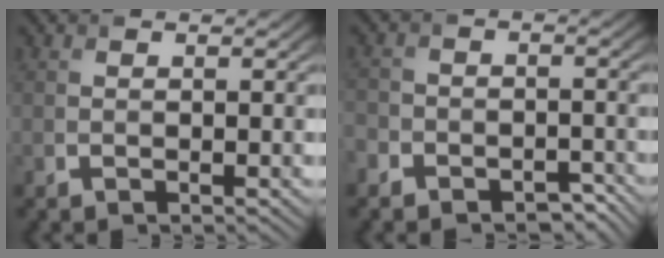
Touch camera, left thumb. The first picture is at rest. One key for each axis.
{"total": 5.5, "fx": -4.5, "fy": 3.2, "fz": 1.0, "tx": -0.011, "ty": -0.004, "tz": -0.069}